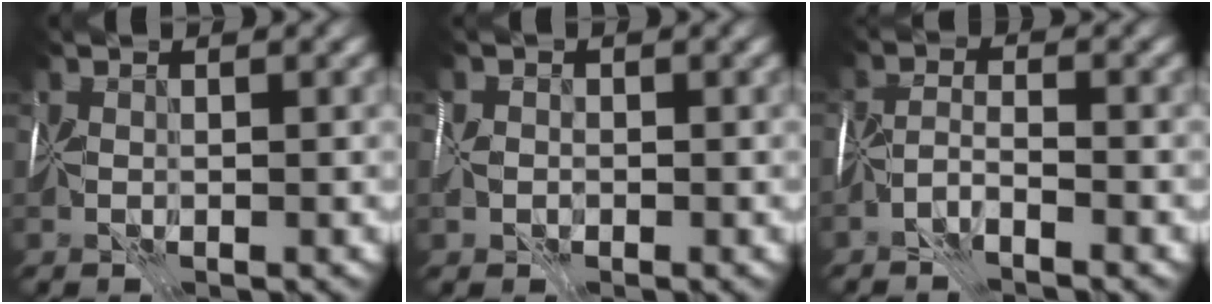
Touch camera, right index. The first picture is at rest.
{"total": 1.1, "force": [-0.2, 1.1, 0.1], "torque": [0.003, 0.004, -0.007]}
{"total": 2.3, "force": [-1.7, 0.6, 1.4], "torque": [-0.025, 0.007, -0.040]}